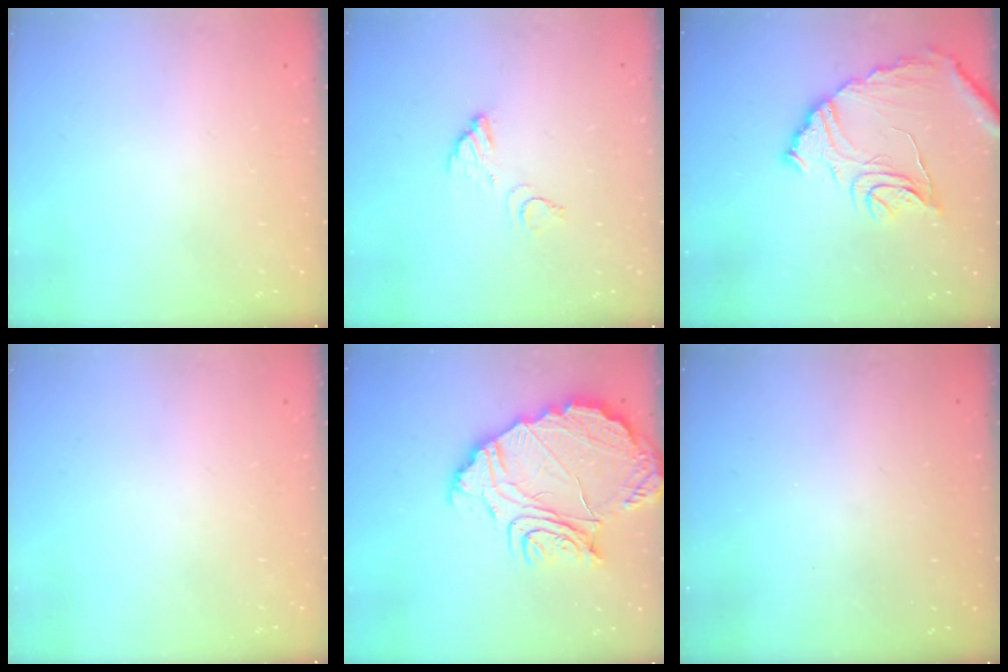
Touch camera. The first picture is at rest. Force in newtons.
{"total": 4.1, "press": 4.1, "slide": 0.2}
{"total": 13.6, "press": 13.5, "slide": 1.2}
{"total": 0.0}
{"total": 18.7, "press": 18.6, "slide": 1.5}
{"total": 3.1, "press": 3.1, "slide": 0.1}